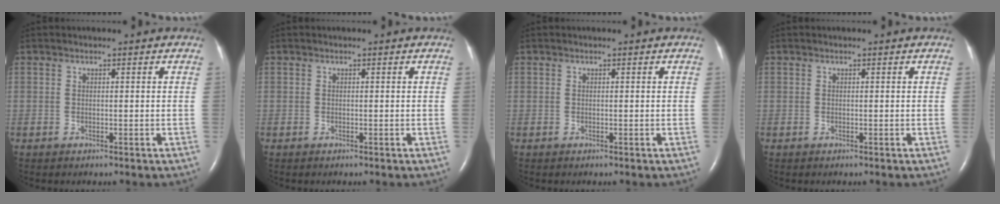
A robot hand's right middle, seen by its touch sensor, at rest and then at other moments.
{"total": 0.0}
{"total": 0.0}
{"total": 0.0}